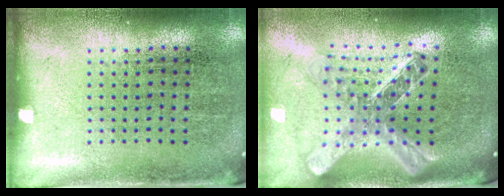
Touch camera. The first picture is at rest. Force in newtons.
{"total": 2.6, "press": 1.9, "slide": 1.7}